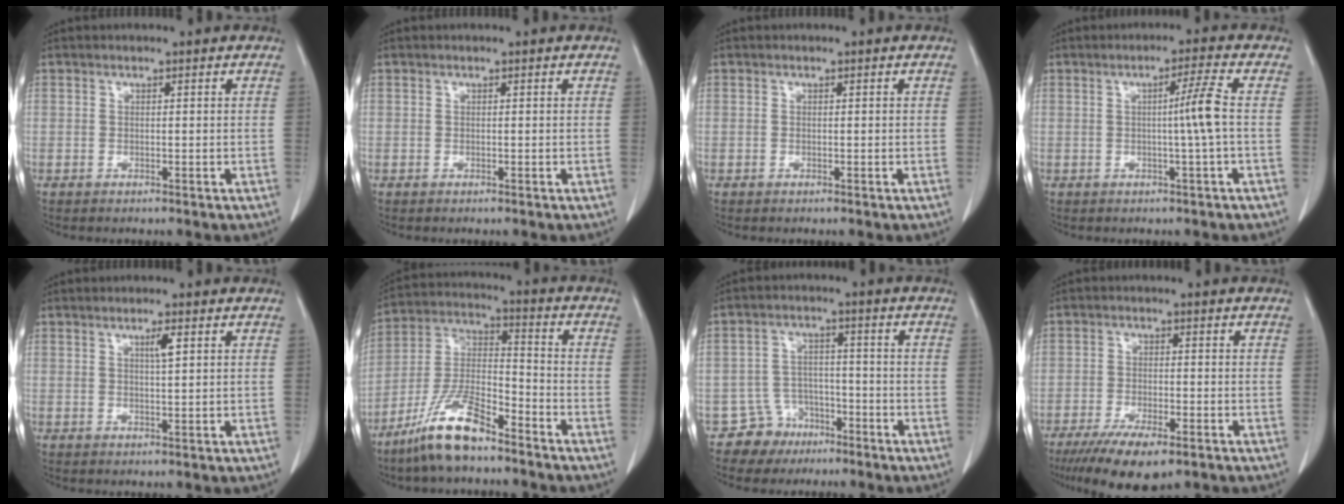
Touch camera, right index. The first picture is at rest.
{"total": 0.0}
{"total": 0.0}
{"total": 4.3, "force": [-0.2, -1.5, 4.0], "torque": [-0.065, 0.001, -0.004]}
{"total": 2.0, "force": [0.8, 0.0, 1.8], "torque": [-0.034, -0.002, 0.014]}
{"total": 12.0, "force": [-8.8, 2.6, 7.7], "torque": [-0.164, -0.006, -0.173]}
{"total": 5.7, "force": [-3.8, 4.2, -0.1], "torque": [0.011, 0.012, -0.062]}
{"total": 9.8, "force": [-6.6, 2.5, 6.8], "torque": [-0.109, -0.019, -0.104]}